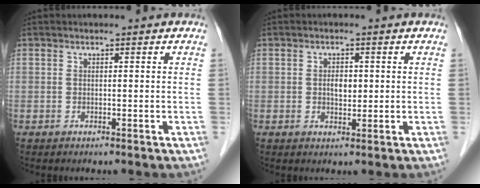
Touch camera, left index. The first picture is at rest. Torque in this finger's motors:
{"motor_torque": [0.24, 0.17, 0.02, 0.00]}